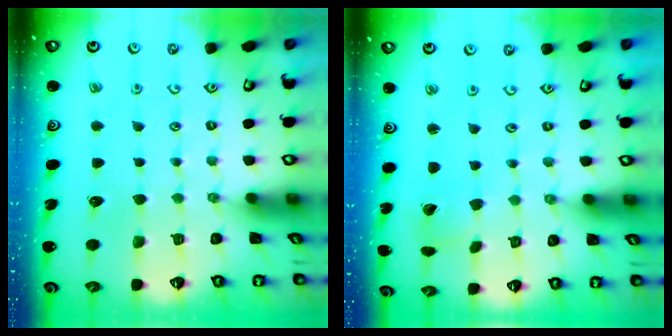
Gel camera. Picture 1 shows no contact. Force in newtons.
{"total": 2.6, "press": 2.6, "slide": 0.3}